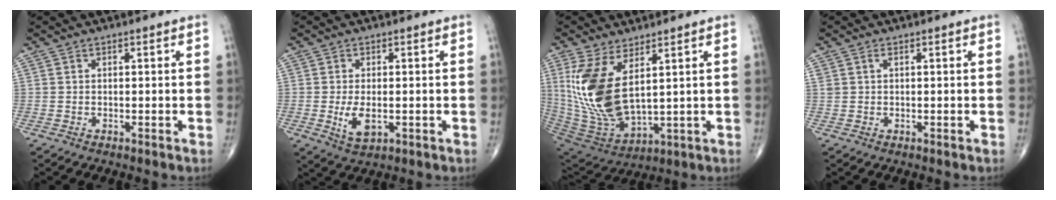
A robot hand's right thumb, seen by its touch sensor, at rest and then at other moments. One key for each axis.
{"total": 5.1, "fx": -0.8, "fy": 2.6, "fz": 4.3, "tx": -0.080, "ty": -0.011, "tz": -0.009}
{"total": 16.1, "fx": 4.6, "fy": 7.7, "fz": 13.5, "tx": -0.279, "ty": -0.032, "tz": 0.110}
{"total": 0.9, "fx": 0.4, "fy": 0.5, "fz": 0.7, "tx": -0.018, "ty": 0.011, "tz": 0.011}